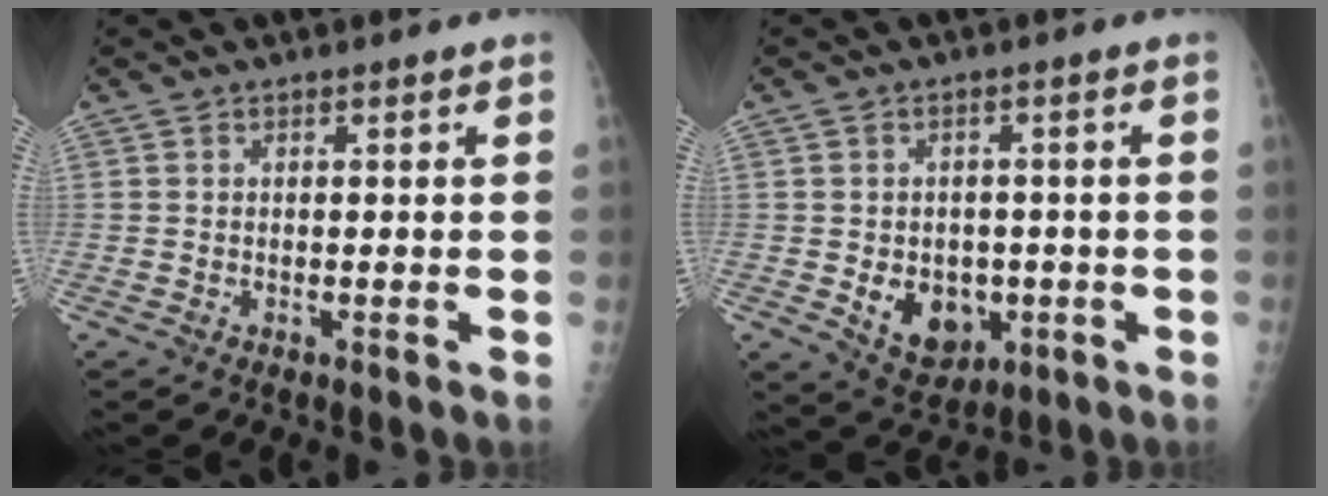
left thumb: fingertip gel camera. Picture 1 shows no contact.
{"total": 8.2, "force": [-1.8, 6.4, 4.9], "torque": [-0.044, 0.000, -0.011]}